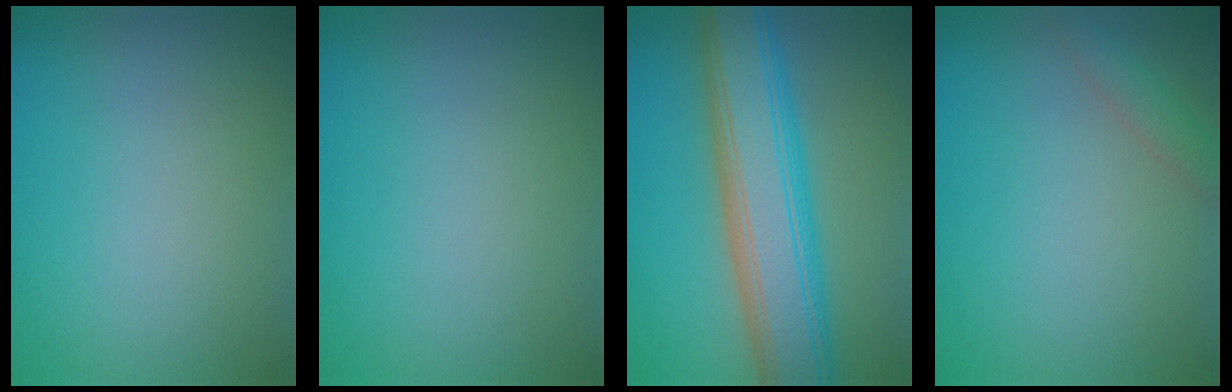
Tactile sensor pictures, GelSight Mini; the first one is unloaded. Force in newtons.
{"total": 0.0}
{"total": 9.1, "press": 9.1, "slide": 0.5}
{"total": 1.5, "press": 1.5, "slide": 0.1}